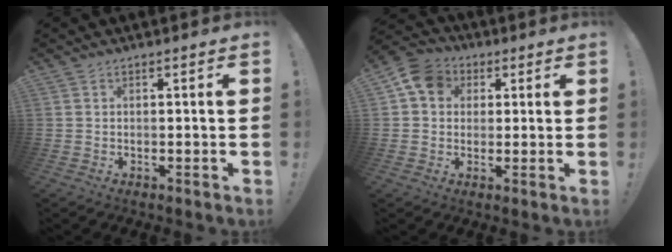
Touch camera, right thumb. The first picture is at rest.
{"total": 9.4, "force": [2.8, 7.8, 4.3], "torque": [-0.061, 0.002, 0.059]}